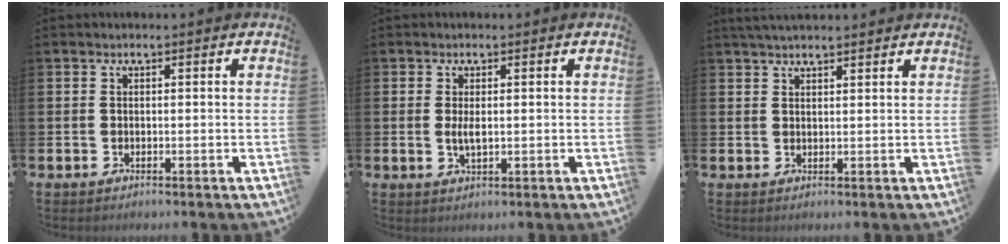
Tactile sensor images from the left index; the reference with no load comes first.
{"total": 2.0, "force": [0.2, 0.7, 1.9], "torque": [-0.022, -0.004, 0.000]}
{"total": 2.7, "force": [2.6, 0.4, 0.7], "torque": [-0.014, -0.007, 0.046]}